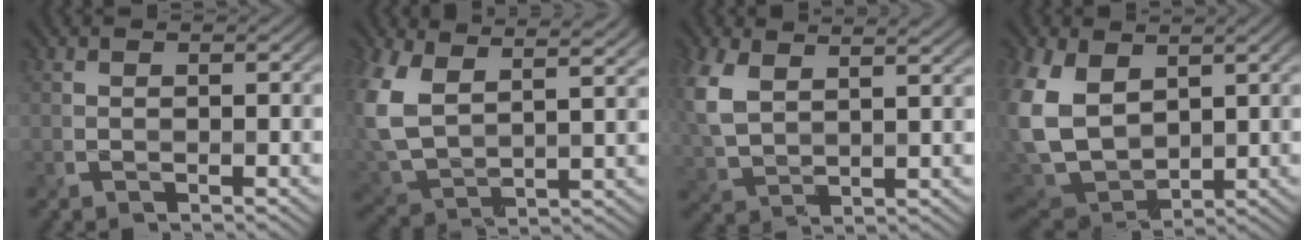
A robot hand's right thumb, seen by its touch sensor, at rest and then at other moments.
{"total": 12.3, "force": [5.9, 6.2, 8.8], "torque": [-0.231, 0.000, 0.118]}
{"total": 8.5, "force": [4.2, 4.2, 6.0], "torque": [-0.176, 0.001, 0.089]}
{"total": 12.2, "force": [3.3, 8.0, 8.5], "torque": [-0.242, -0.009, 0.070]}